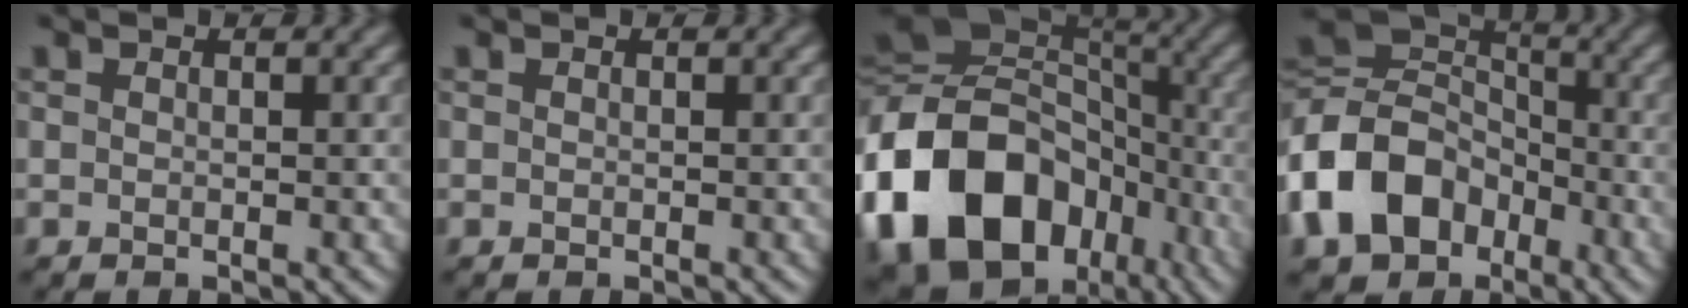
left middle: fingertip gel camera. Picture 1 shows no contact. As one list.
[{"total": 0.0}, {"total": 19.3, "force": [-8.1, 14.7, 9.7], "torque": [-0.212, -0.002, -0.148]}, {"total": 11.5, "force": [-5.3, 8.5, 5.8], "torque": [-0.136, -0.001, -0.115]}]